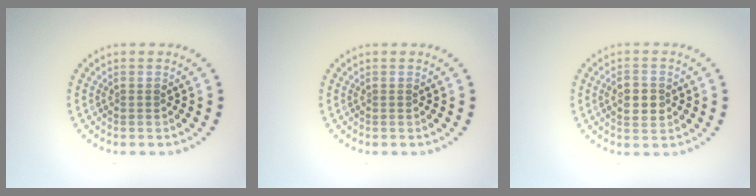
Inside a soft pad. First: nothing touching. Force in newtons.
{"total": 0.0}
{"total": 2.9, "press": 2.9, "slide": 0.1}